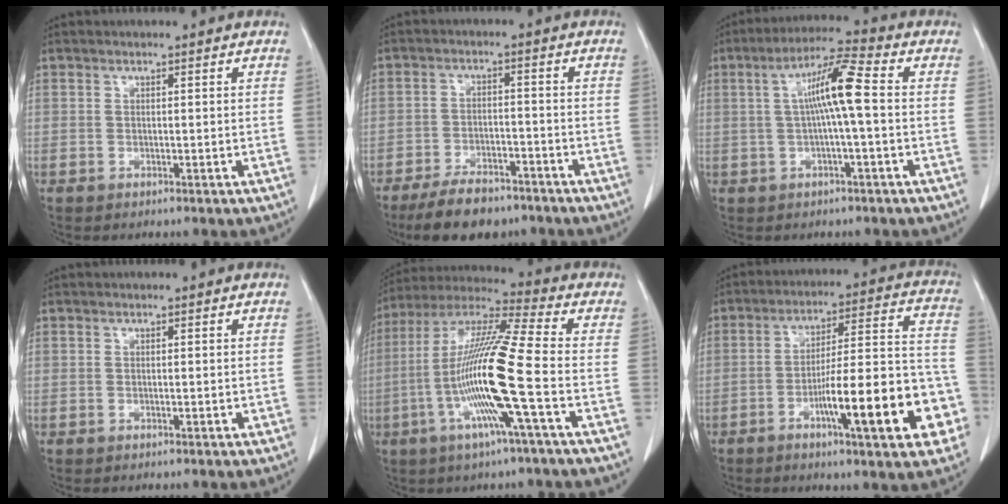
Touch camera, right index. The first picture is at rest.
{"total": 9.1, "force": [-7.2, 3.5, 4.2], "torque": [-0.072, -0.007, -0.122]}
{"total": 8.0, "force": [0.4, 0.1, 8.0], "torque": [-0.145, 0.019, 0.003]}
{"total": 0.0}
{"total": 16.1, "force": [-4.2, -1.1, 15.5], "torque": [-0.306, -0.007, -0.094]}
{"total": 17.9, "force": [-6.9, 2.6, 16.3], "torque": [-0.214, 0.025, -0.093]}